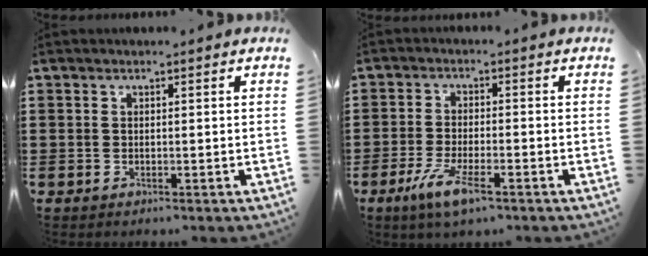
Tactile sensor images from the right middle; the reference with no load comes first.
{"total": 5.9, "force": [-3.1, 1.4, 4.9], "torque": [-0.110, -0.014, -0.059]}